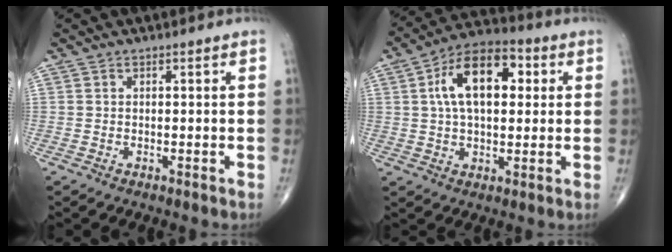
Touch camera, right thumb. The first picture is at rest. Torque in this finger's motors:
{"motor_torque": [-0.09, 1.48, 1.09, -0.07, 0.10]}